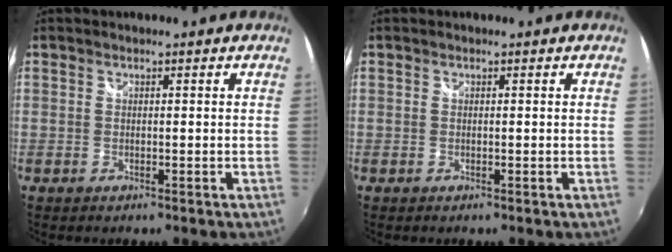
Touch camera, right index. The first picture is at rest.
{"total": 0.0}